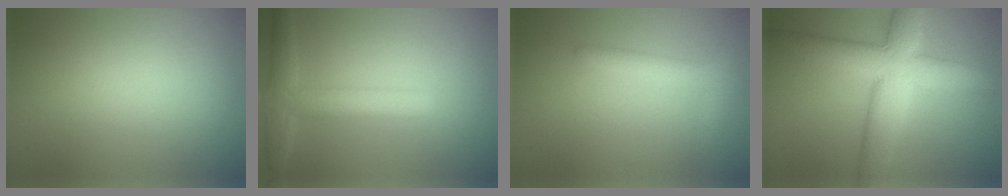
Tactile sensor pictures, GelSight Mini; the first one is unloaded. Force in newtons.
{"total": 4.0, "press": 4.0, "slide": 0.2}
{"total": 2.6, "press": 2.6, "slide": 0.2}
{"total": 9.2, "press": 9.1, "slide": 0.5}